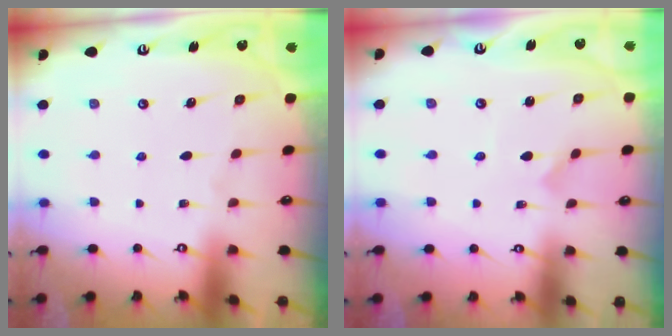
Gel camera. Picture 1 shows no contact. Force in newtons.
{"total": 0.0}